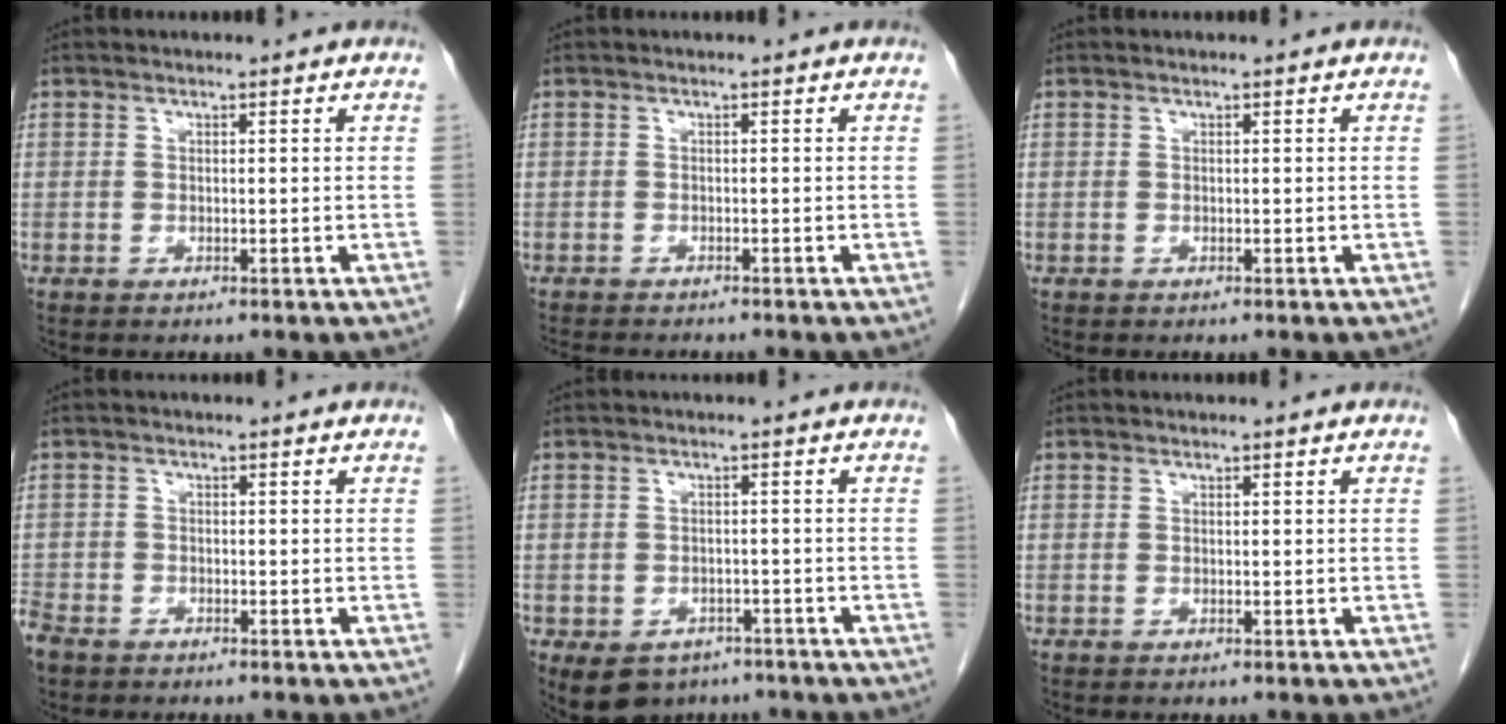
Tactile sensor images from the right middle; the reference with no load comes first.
{"total": 5.9, "force": [-5.3, 1.1, 2.4], "torque": [-0.032, -0.009, -0.077]}
{"total": 0.0}
{"total": 3.8, "force": [-3.0, 1.9, 1.3], "torque": [-0.036, -0.004, -0.060]}
{"total": 6.9, "force": [-4.2, 4.9, 2.3], "torque": [-0.042, 0.006, -0.054]}
{"total": 0.0}